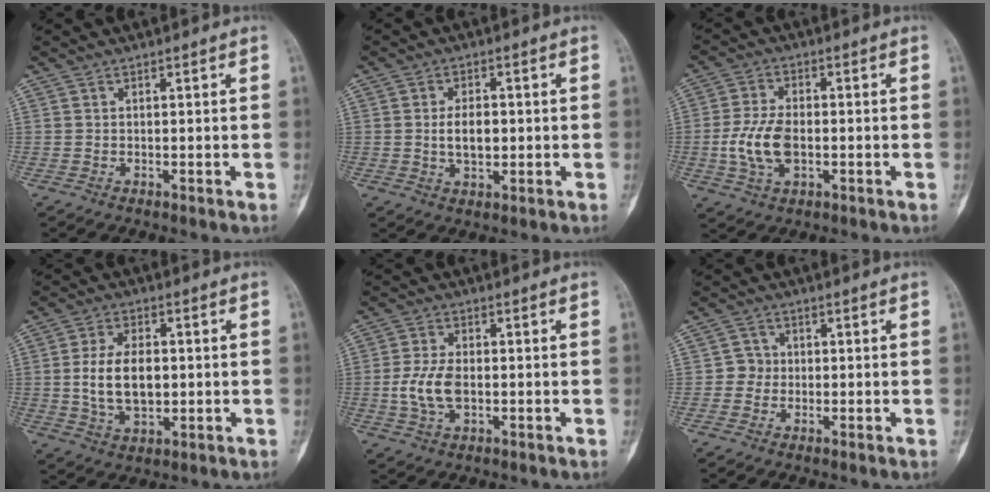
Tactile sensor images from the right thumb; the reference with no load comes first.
{"total": 5.2, "force": [-0.1, 3.0, 4.2], "torque": [-0.063, -0.001, 0.000]}
{"total": 8.8, "force": [-1.3, 5.1, 7.1], "torque": [-0.148, 0.007, -0.025]}
{"total": 10.1, "force": [0.0, 6.0, 8.1], "torque": [-0.139, 0.000, 0.005]}
{"total": 6.9, "force": [-0.8, 3.9, 5.6], "torque": [-0.123, 0.004, -0.015]}
{"total": 2.7, "force": [-0.3, 2.7, 0.5], "torque": [0.011, 0.010, -0.014]}